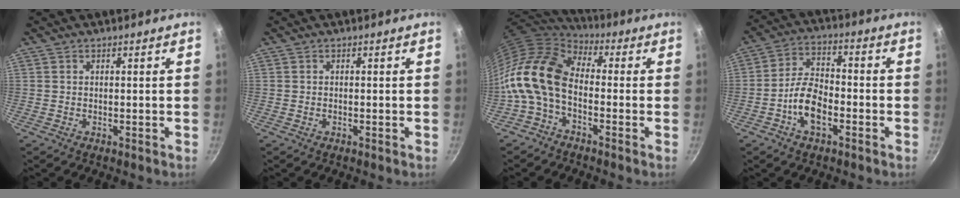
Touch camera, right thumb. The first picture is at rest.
{"total": 0.0}
{"total": 14.3, "force": [-2.8, 8.8, 10.9], "torque": [-0.196, 0.036, -0.077]}
{"total": 9.0, "force": [-3.5, 4.7, 6.8], "torque": [-0.115, 0.038, -0.070]}